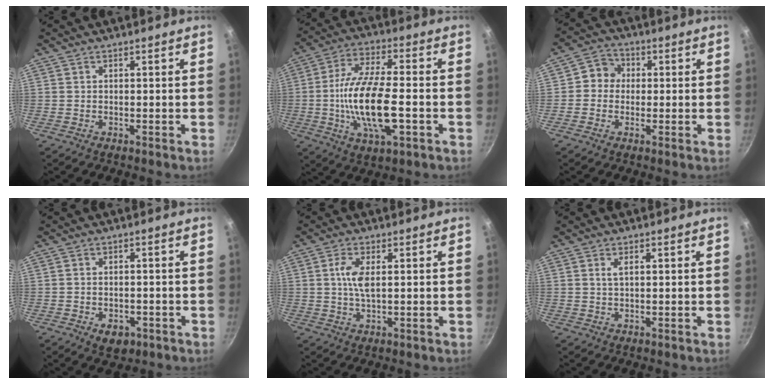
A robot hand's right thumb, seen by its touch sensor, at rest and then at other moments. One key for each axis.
{"total": 17.0, "fx": -3.2, "fy": 6.4, "fz": 15.4, "tx": -0.287, "ty": 0.017, "tz": -0.068}
{"total": 5.5, "fx": 0.3, "fy": 5.1, "fz": 2.0, "tx": 0.002, "ty": 0.011, "tz": -0.011}
{"total": 4.3, "fx": -1.6, "fy": 2.8, "fz": 2.9, "tx": -0.037, "ty": 0.003, "tz": -0.014}
{"total": 4.9, "fx": 0.8, "fy": 1.8, "fz": 4.5, "tx": -0.100, "ty": 0.003, "tz": 0.015}
{"total": 2.0, "fx": 0.6, "fy": 0.9, "fz": 1.6, "tx": -0.028, "ty": 0.002, "tz": 0.013}